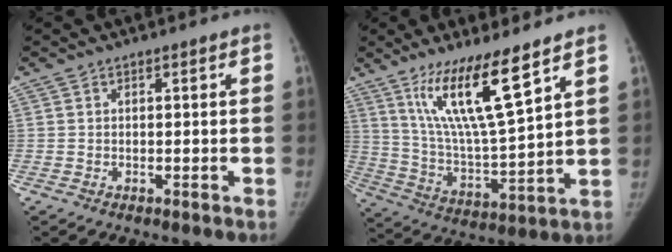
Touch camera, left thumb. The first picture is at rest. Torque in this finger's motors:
{"motor_torque": [0.34, 0.22, 1.74, -1.03, 0.16]}